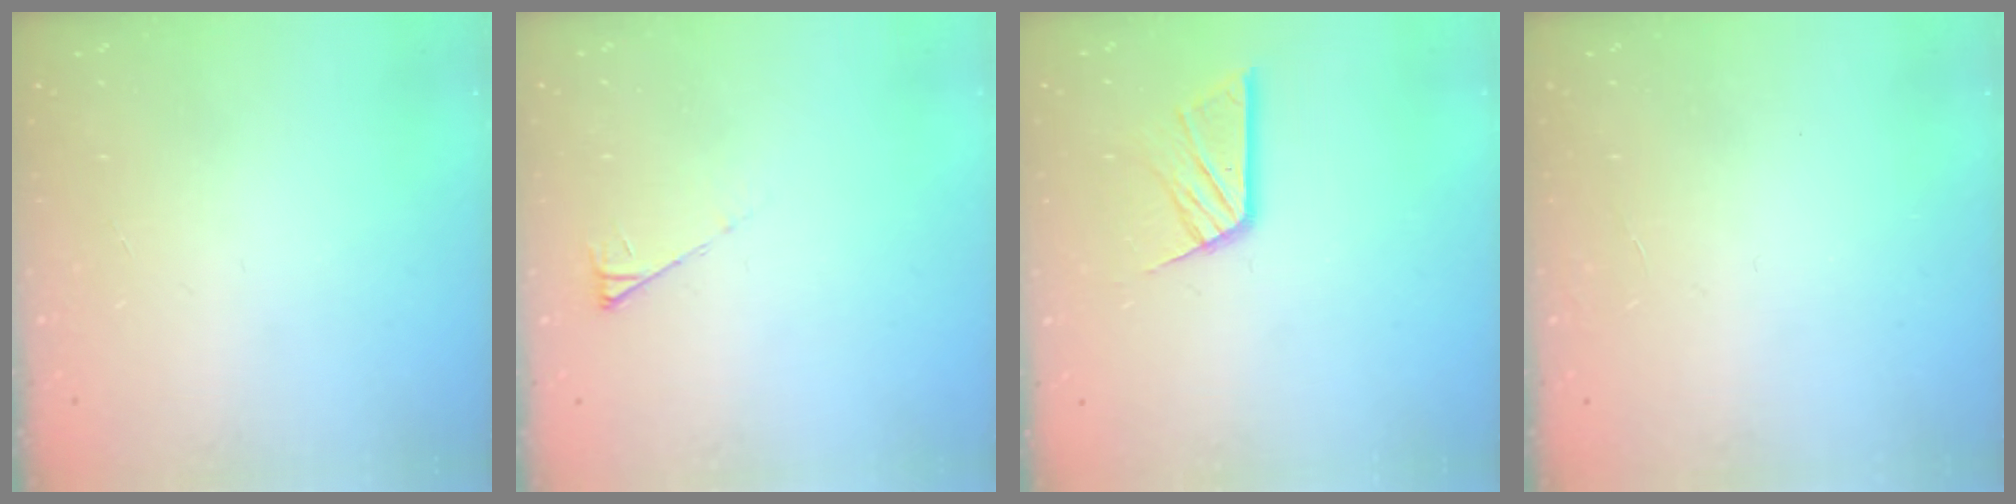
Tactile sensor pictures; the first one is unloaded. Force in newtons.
{"total": 3.5, "press": 3.5, "slide": 0.6}
{"total": 11.0, "press": 11.0, "slide": 1.2}
{"total": 0.0}